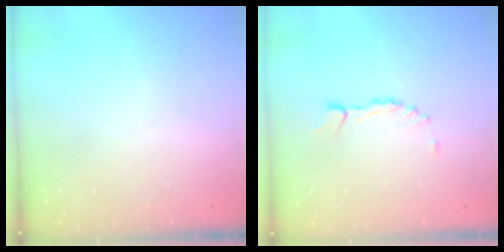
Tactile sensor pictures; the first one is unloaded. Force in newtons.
{"total": 1.5, "press": 1.5, "slide": 0.2}